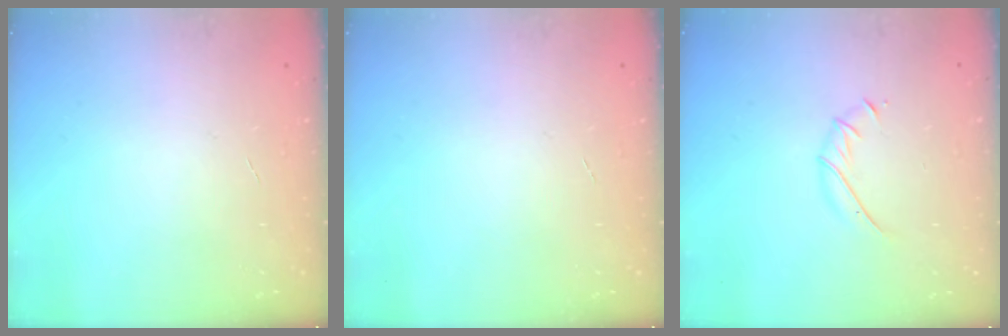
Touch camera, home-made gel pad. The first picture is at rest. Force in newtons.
{"total": 0.0}
{"total": 5.1, "press": 4.9, "slide": 1.2}